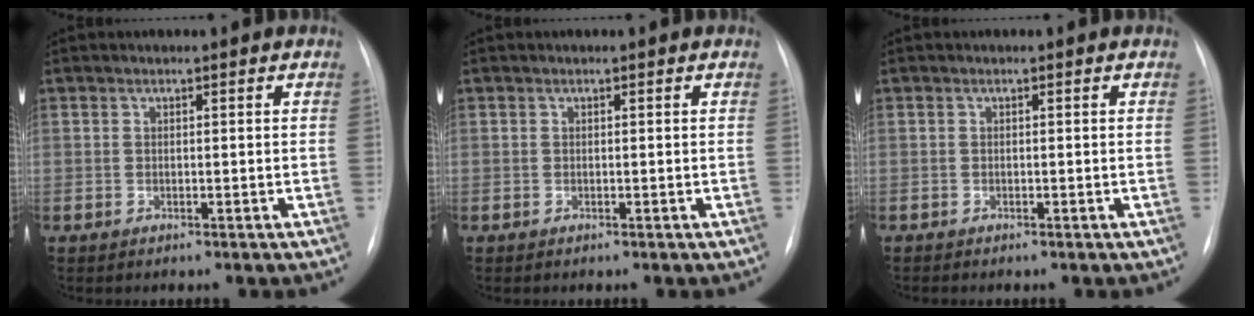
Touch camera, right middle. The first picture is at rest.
{"total": 0.0}
{"total": 0.0}